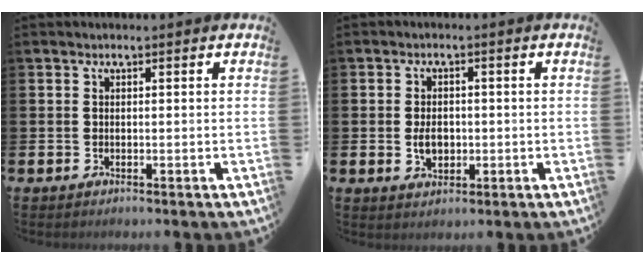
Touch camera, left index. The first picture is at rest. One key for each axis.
{"total": 3.2, "fx": -0.3, "fy": 2.2, "fz": 2.2, "tx": -0.029, "ty": 0.000, "tz": -0.010}